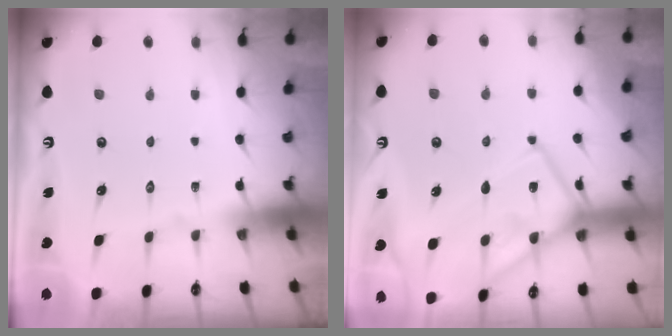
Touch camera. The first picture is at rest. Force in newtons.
{"total": 14.2, "press": 14.1, "slide": 1.1}